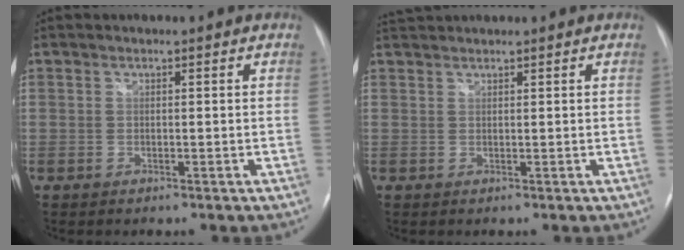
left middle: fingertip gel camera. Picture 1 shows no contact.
{"total": 2.5, "force": [2.4, 0.0, 0.5], "torque": [-0.014, 0.023, 0.048]}